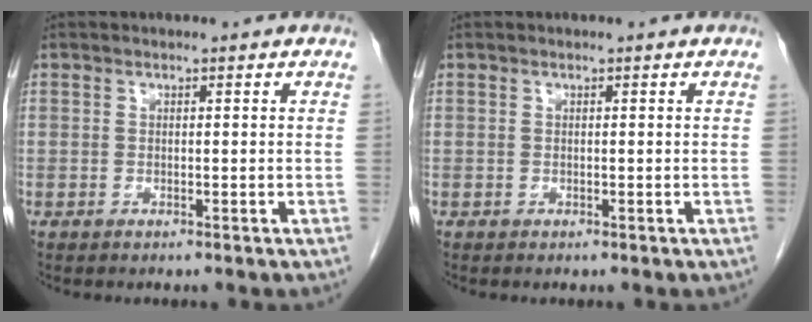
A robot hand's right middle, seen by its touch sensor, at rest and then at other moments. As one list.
[{"total": 0.0}]